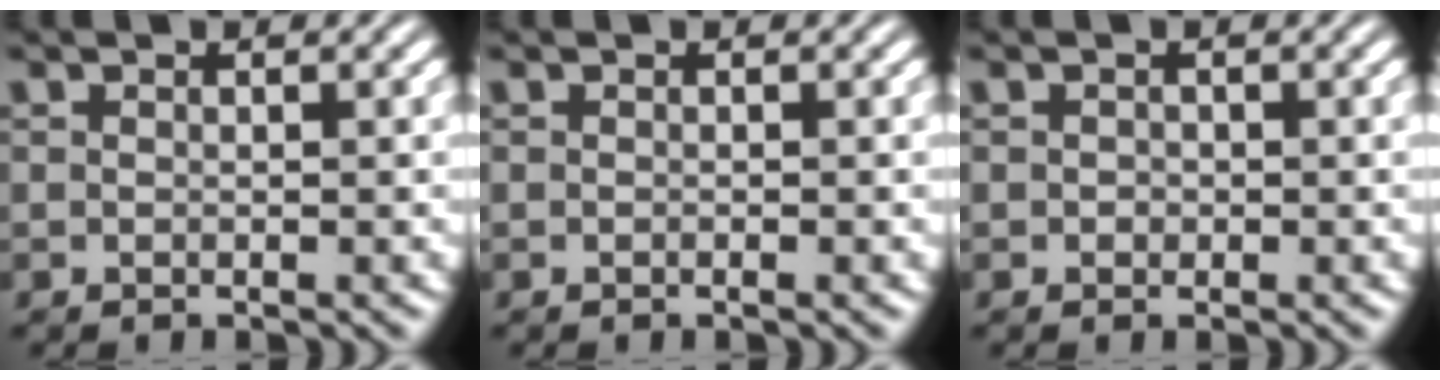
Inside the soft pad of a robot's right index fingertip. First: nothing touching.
{"total": 0.0}
{"total": 0.0}